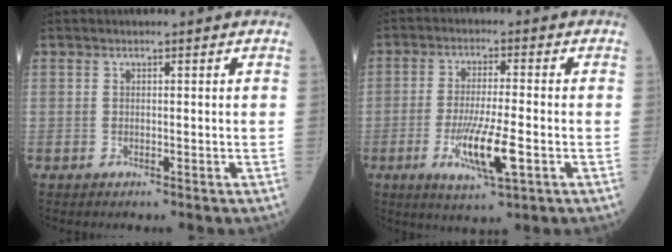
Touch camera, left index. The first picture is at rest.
{"total": 9.0, "force": [-3.0, 1.0, 8.4], "torque": [-0.161, -0.019, -0.052]}